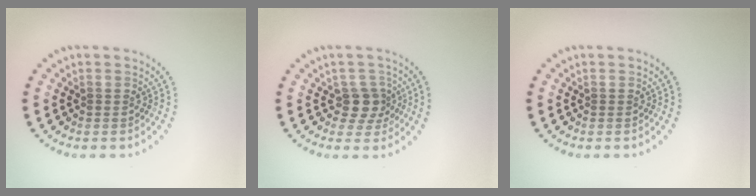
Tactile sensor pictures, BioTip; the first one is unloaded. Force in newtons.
{"total": 2.4, "press": 1.9, "slide": 1.4}
{"total": 0.0}